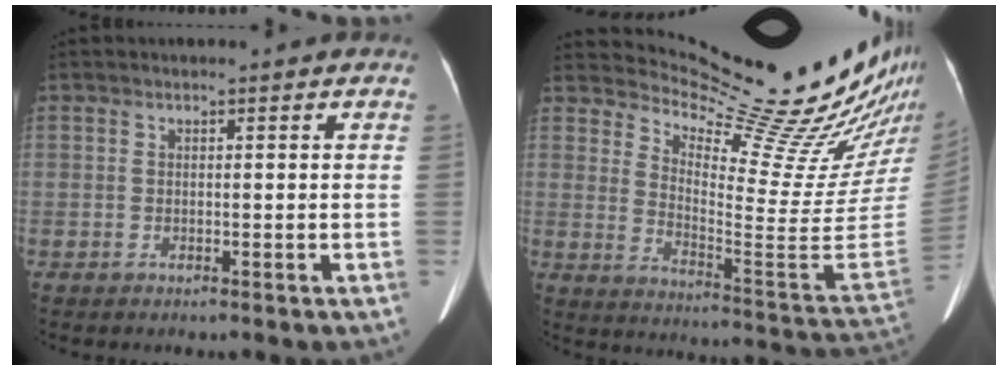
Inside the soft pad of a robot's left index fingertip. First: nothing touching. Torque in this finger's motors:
{"motor_torque": [0.49, -1.17, -0.09, -0.05]}